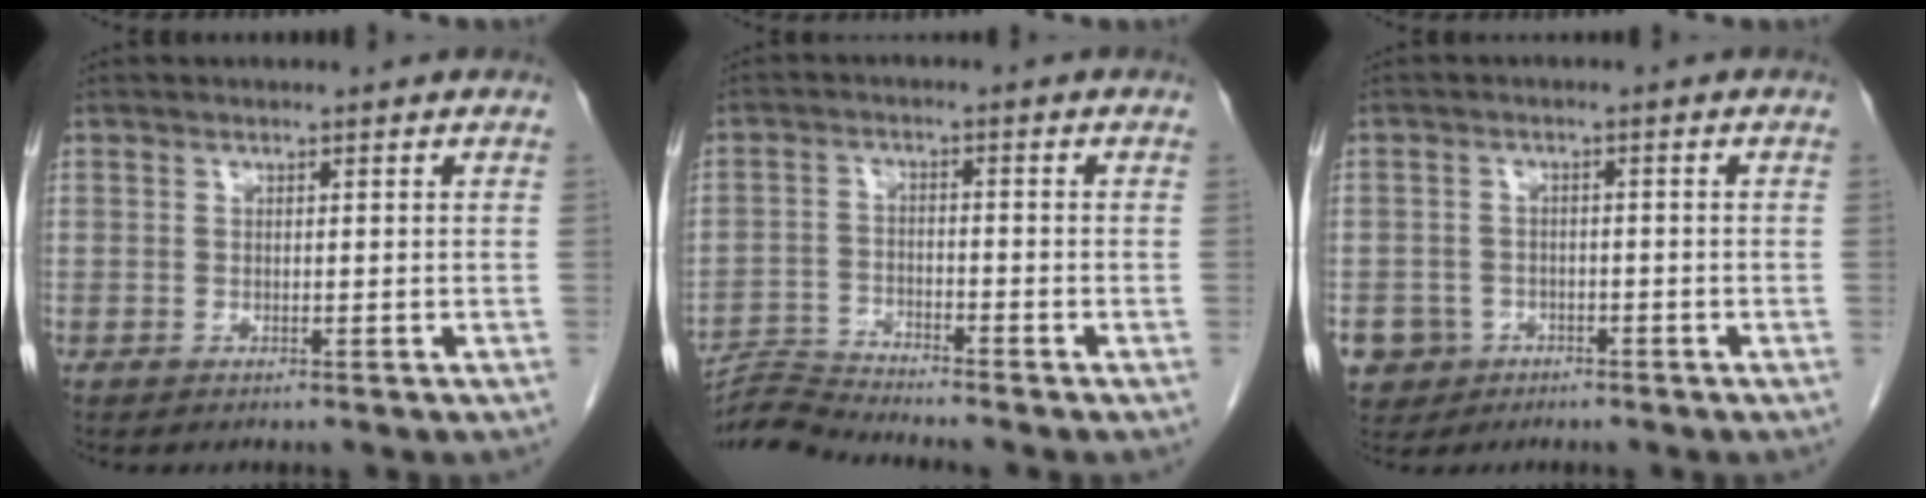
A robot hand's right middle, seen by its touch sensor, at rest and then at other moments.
{"total": 5.5, "force": [-5.1, -1.8, -0.7], "torque": [0.003, -0.013, -0.097]}
{"total": 5.4, "force": [-2.6, 4.7, 0.5], "torque": [-0.014, 0.008, -0.039]}